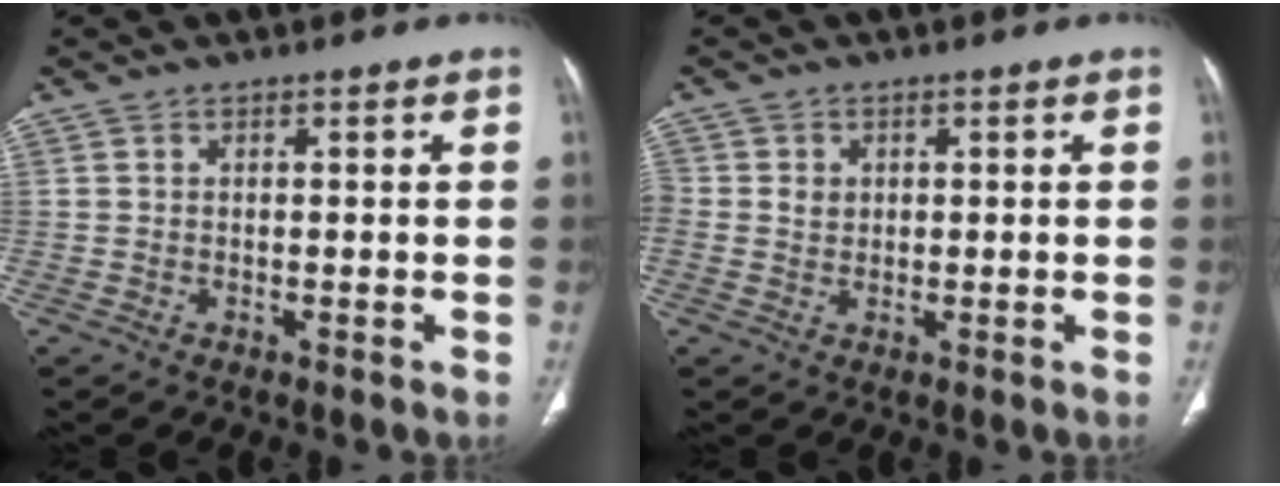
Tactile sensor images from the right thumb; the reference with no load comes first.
{"total": 2.5, "force": [0.4, 2.2, 1.1], "torque": [-0.010, 0.000, 0.009]}